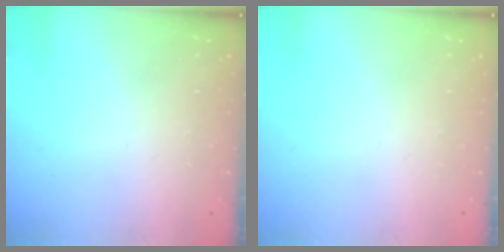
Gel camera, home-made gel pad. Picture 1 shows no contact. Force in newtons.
{"total": 0.0}